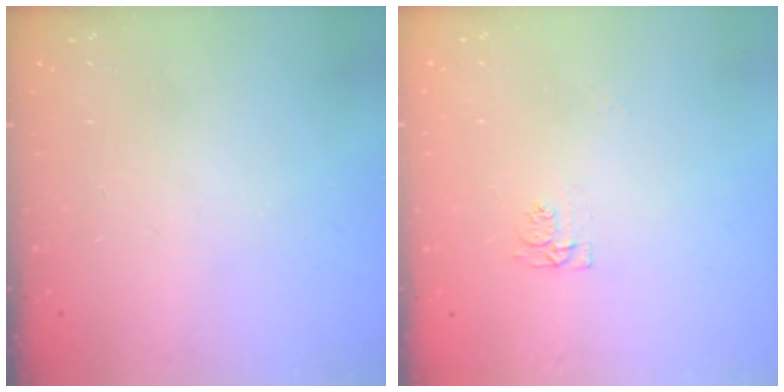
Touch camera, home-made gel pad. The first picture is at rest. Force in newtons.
{"total": 4.3, "press": 4.3, "slide": 0.8}